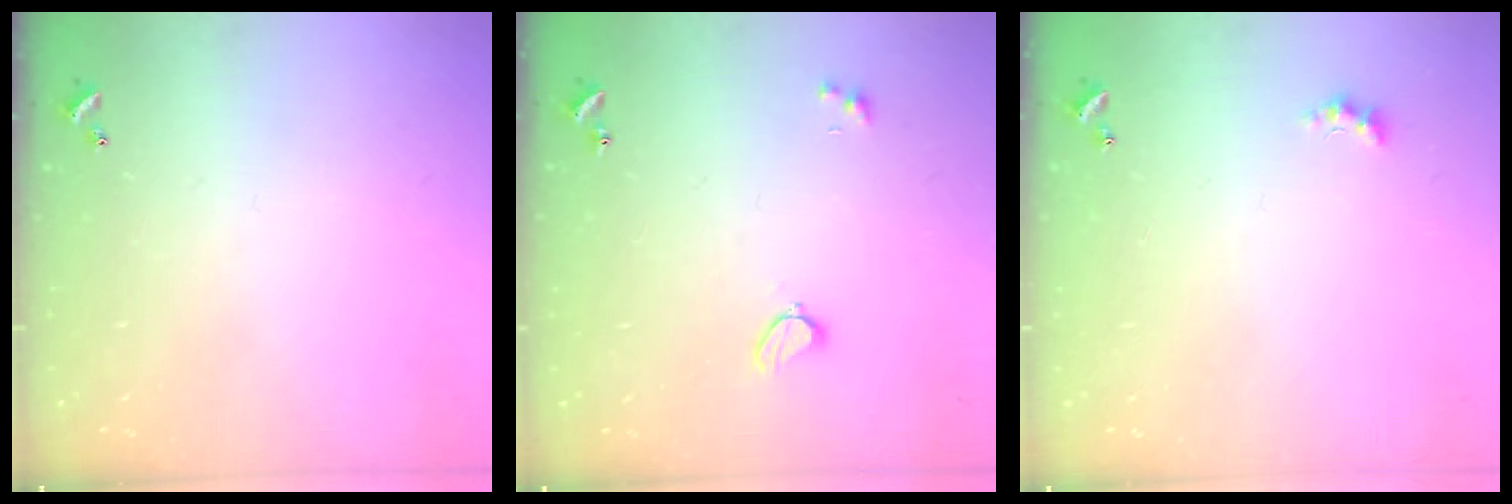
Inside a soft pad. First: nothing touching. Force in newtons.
{"total": 1.9, "press": 1.9, "slide": 0.6}
{"total": 1.1, "press": 1.1, "slide": 0.4}